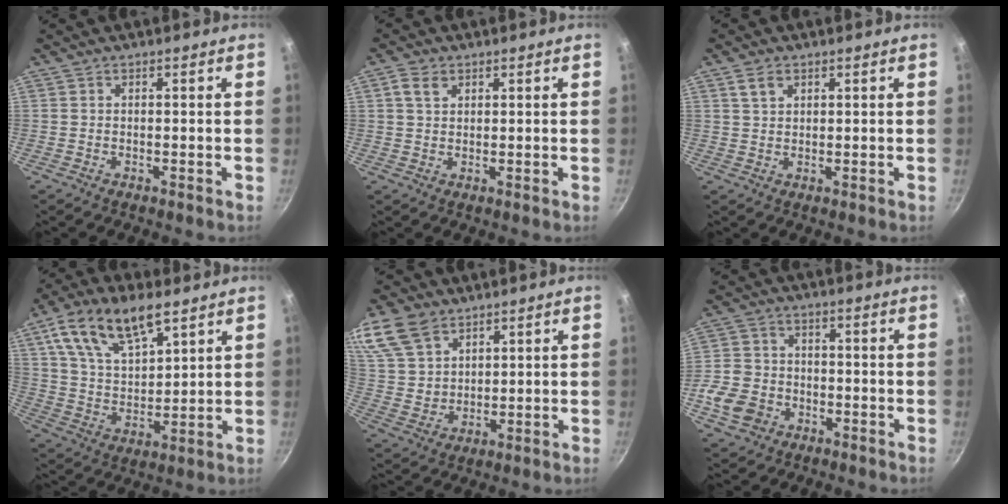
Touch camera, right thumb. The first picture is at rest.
{"total": 3.2, "force": [1.5, 2.2, 1.8], "torque": [-0.025, 0.001, 0.027]}
{"total": 2.8, "force": [1.6, 1.7, 1.6], "torque": [-0.020, -0.001, 0.030]}
{"total": 16.2, "force": [8.9, 7.7, 11.2], "torque": [-0.182, -0.027, 0.167]}
{"total": 12.1, "force": [7.2, 8.0, 5.5], "torque": [-0.093, -0.018, 0.151]}
{"total": 9.1, "force": [-3.6, 7.3, 3.9], "torque": [-0.064, 0.030, -0.076]}